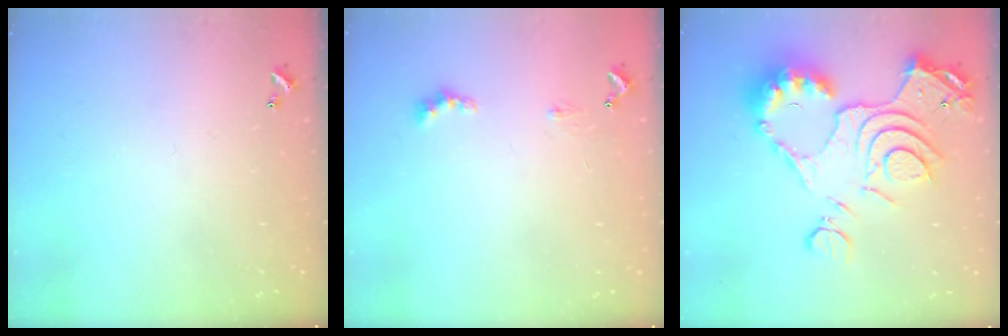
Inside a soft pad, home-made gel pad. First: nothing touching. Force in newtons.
{"total": 1.7, "press": 1.6, "slide": 0.5}
{"total": 19.2, "press": 19.1, "slide": 1.8}